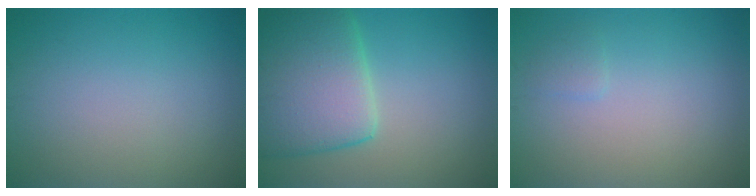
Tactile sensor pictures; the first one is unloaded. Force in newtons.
{"total": 8.9, "press": 8.9, "slide": 0.5}
{"total": 0.8, "press": 0.8, "slide": 0.1}